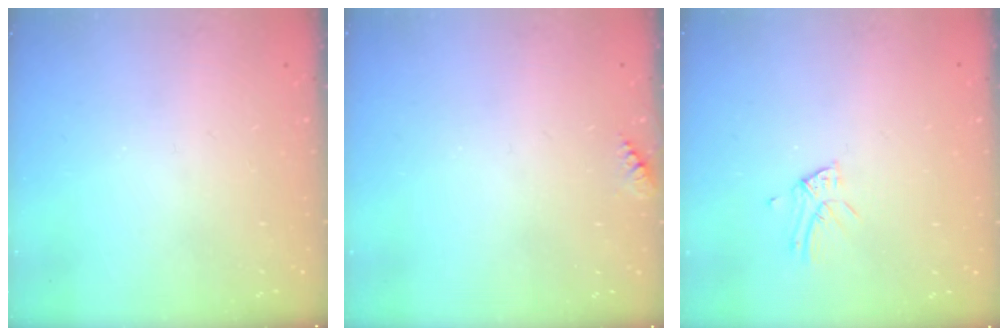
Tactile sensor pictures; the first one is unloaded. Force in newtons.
{"total": 3.5, "press": 3.5, "slide": 0.4}
{"total": 3.6, "press": 3.5, "slide": 0.3}